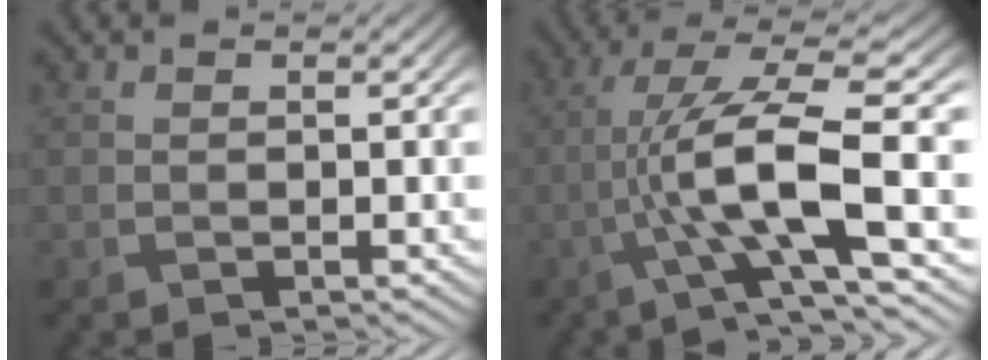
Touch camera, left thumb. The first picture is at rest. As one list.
[{"total": 10.7, "force": [-2.6, 2.2, 10.1], "torque": [-0.178, 0.015, -0.053]}]